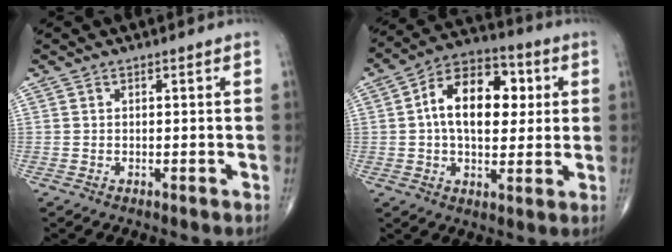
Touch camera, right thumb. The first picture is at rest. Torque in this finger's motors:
{"motor_torque": [-0.07, 0.64, 0.57, -0.18, 0.30]}